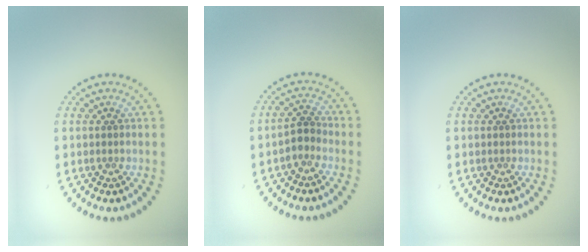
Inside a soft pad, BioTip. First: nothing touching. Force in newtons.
{"total": 1.7, "press": 1.2, "slide": 1.2}
{"total": 0.0}